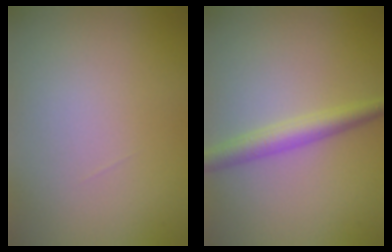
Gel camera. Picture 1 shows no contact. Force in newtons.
{"total": 2.9, "press": 2.9, "slide": 0.1}